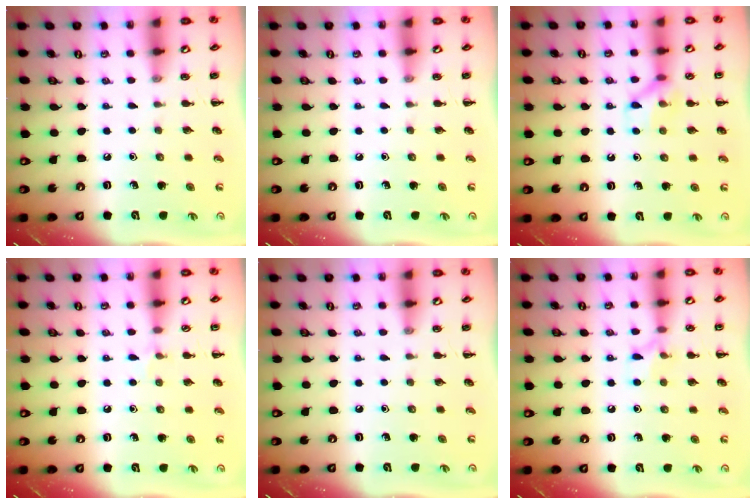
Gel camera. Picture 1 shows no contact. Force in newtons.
{"total": 0.0}
{"total": 8.9, "press": 8.9, "slide": 0.7}
{"total": 4.7, "press": 4.4, "slide": 1.6}
{"total": 0.0}
{"total": 6.5, "press": 6.4, "slide": 1.5}